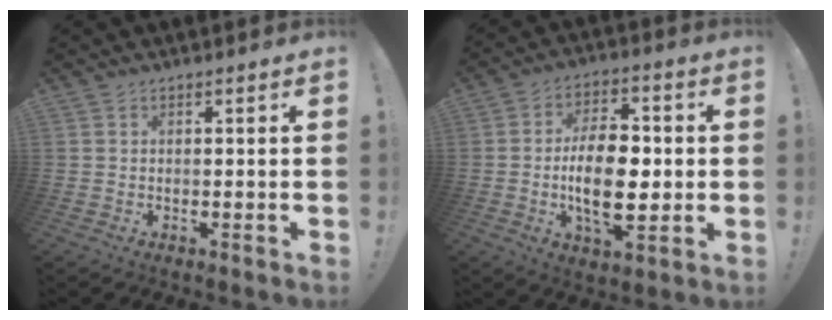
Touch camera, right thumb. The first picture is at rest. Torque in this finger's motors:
{"motor_torque": [1.65, 2.50, 1.15, -0.84, 0.07]}